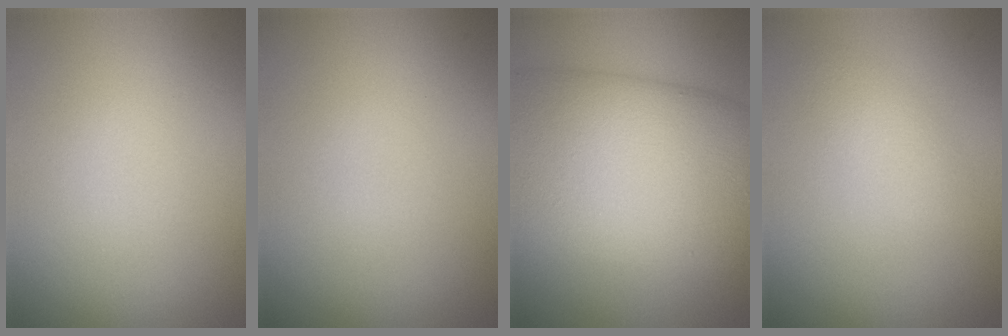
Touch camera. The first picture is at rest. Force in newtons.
{"total": 0.0}
{"total": 15.9, "press": 15.9, "slide": 0.8}
{"total": 1.8, "press": 1.8, "slide": 0.1}